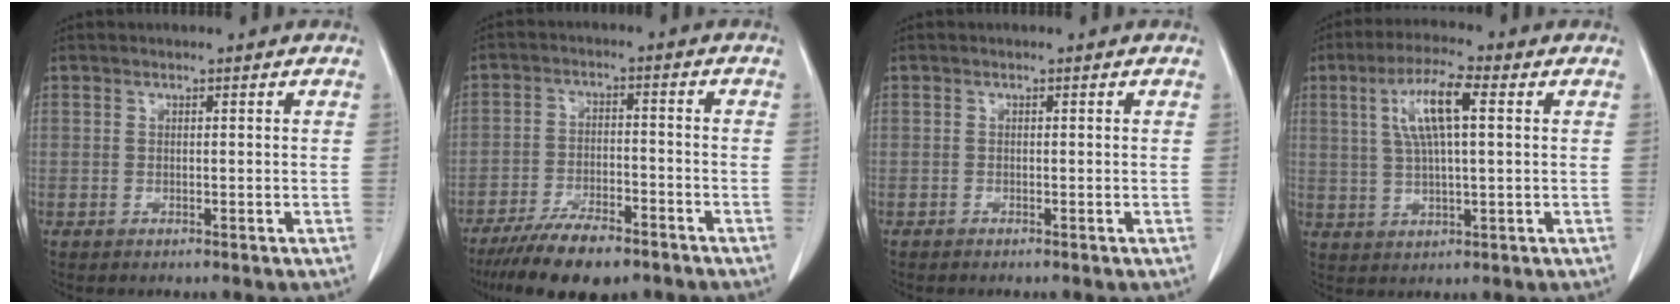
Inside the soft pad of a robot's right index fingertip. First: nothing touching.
{"total": 10.5, "force": [-7.9, 3.1, 6.1], "torque": [-0.102, -0.015, -0.134]}
{"total": 0.0}
{"total": 8.6, "force": [2.4, 1.4, 8.1], "torque": [-0.160, 0.015, 0.047]}